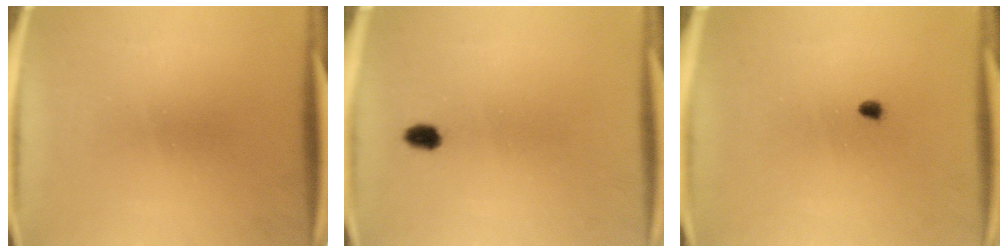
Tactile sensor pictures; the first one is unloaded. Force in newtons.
{"total": 2.2}
{"total": 1.3}